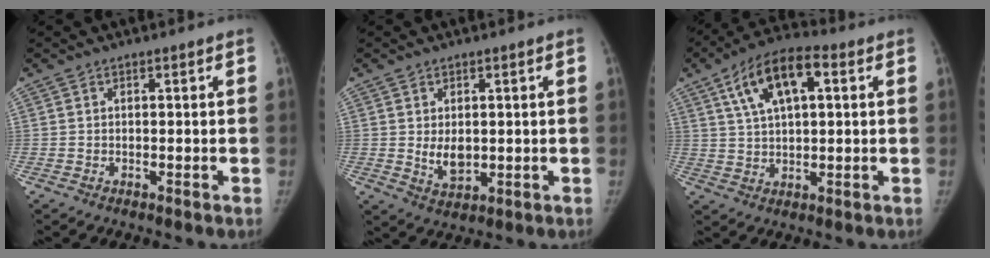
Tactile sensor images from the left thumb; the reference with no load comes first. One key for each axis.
{"total": 4.9, "fx": 0.3, "fy": 3.4, "fz": 3.6, "tx": -0.042, "ty": -0.011, "tz": 0.015}
{"total": 12.6, "fx": 4.6, "fy": 5.8, "fz": 10.2, "tx": -0.172, "ty": 0.014, "tz": 0.075}